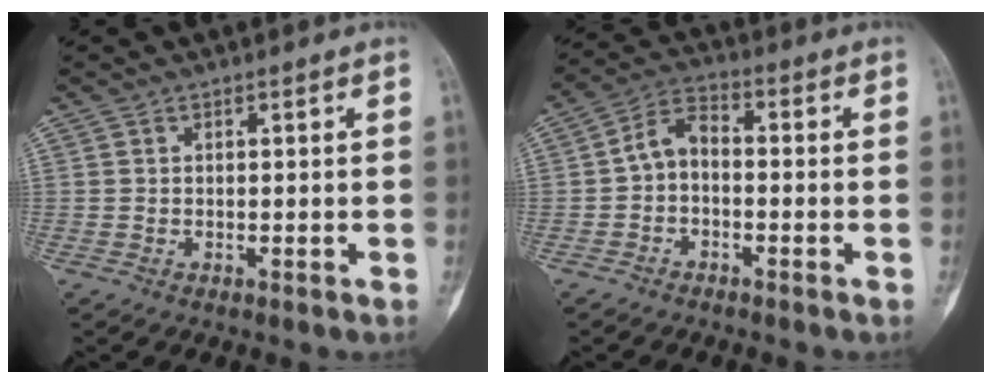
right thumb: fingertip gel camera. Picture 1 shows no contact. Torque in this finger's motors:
{"motor_torque": [0.00, 0.13, 0.53, 0.04, 0.08]}